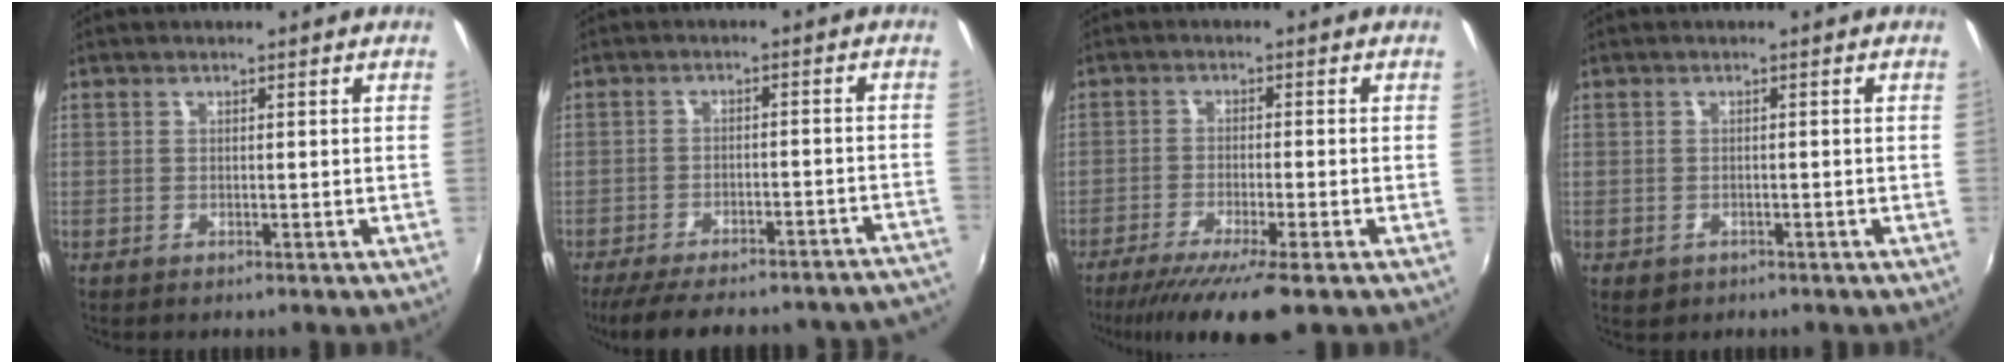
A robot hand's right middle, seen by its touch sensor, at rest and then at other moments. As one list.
[{"total": 22.9, "force": [-20.5, 4.7, 9.1], "torque": [-0.145, -0.008, -0.257]}, {"total": 10.8, "force": [-8.0, 0.5, 7.2], "torque": [-0.148, -0.037, -0.132]}, {"total": 2.2, "force": [-1.1, 1.8, 0.8], "torque": [-0.020, -0.005, -0.012]}]